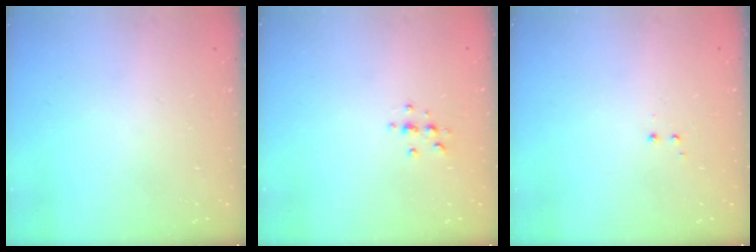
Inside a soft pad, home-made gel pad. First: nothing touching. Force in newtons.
{"total": 4.9, "press": 4.9, "slide": 0.6}
{"total": 1.2, "press": 1.1, "slide": 0.6}